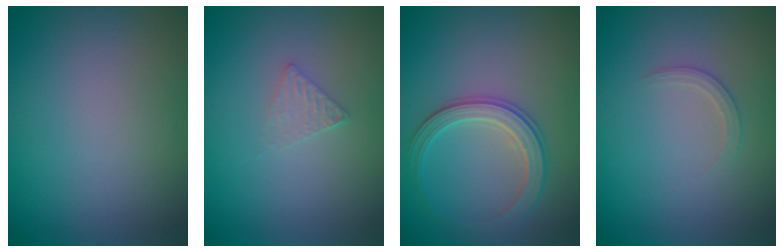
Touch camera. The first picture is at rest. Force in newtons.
{"total": 1.4, "press": 1.3, "slide": 0.2}
{"total": 3.1, "press": 3.1, "slide": 0.2}
{"total": 1.3, "press": 1.3, "slide": 0.1}